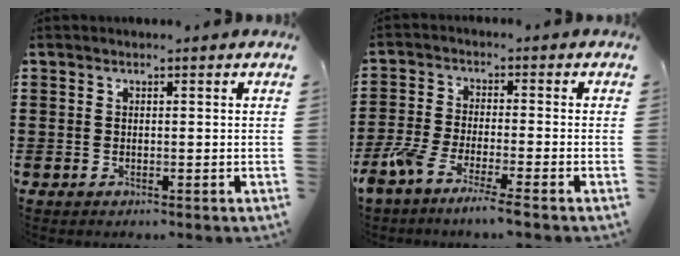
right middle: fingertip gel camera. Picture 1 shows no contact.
{"total": 5.2, "force": [-4.2, -0.1, 3.0], "torque": [-0.077, -0.019, -0.085]}